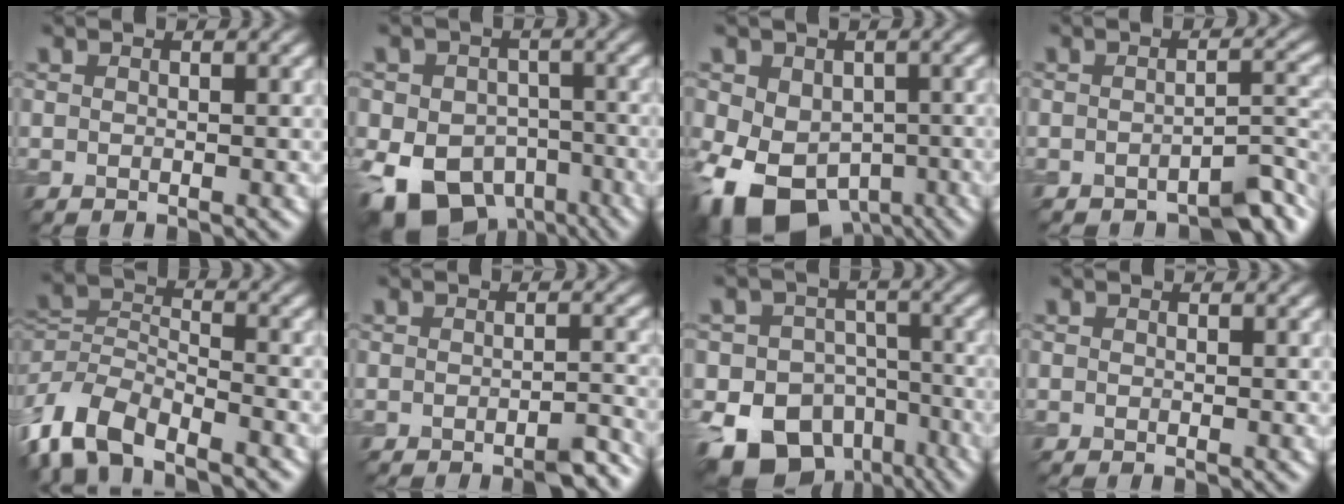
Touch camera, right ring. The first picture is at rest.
{"total": 11.7, "force": [-5.6, 8.1, 6.4], "torque": [-0.100, -0.033, -0.091]}
{"total": 10.3, "force": [-4.5, 7.0, 6.0], "torque": [-0.107, -0.039, -0.066]}
{"total": 3.2, "force": [-2.2, 1.0, 2.1], "torque": [-0.027, 0.002, -0.030]}
{"total": 8.1, "force": [-5.5, 3.8, 4.5], "torque": [-0.095, -0.005, -0.118]}
{"total": 2.4, "force": [-1.8, 0.5, 1.5], "torque": [-0.014, 0.002, -0.027]}
{"total": 15.2, "force": [-8.7, 11.0, 5.9], "torque": [-0.082, -0.052, -0.140]}
{"total": 0.0}